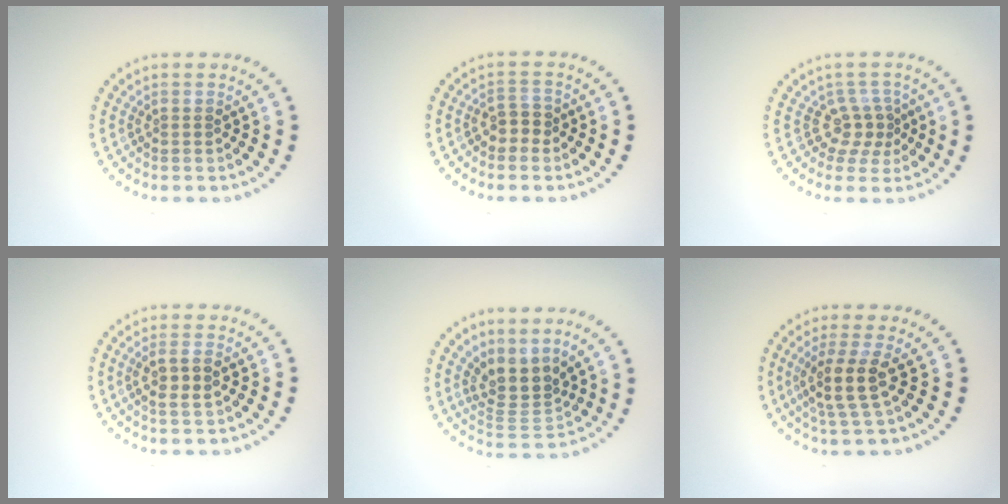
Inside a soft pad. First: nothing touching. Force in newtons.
{"total": 1.8, "press": 1.7, "slide": 0.8}
{"total": 2.6, "press": 1.8, "slide": 1.9}
{"total": 2.3, "press": 2.2, "slide": 0.7}
{"total": 3.4, "press": 2.4, "slide": 2.5}
{"total": 3.6, "press": 2.9, "slide": 2.2}